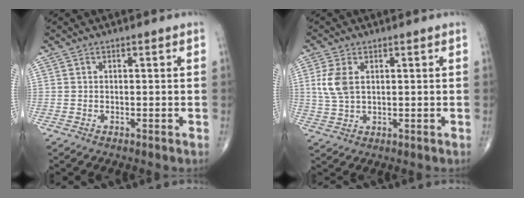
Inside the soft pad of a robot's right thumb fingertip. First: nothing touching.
{"total": 5.5, "force": [1.4, 3.2, 4.3], "torque": [-0.100, 0.000, 0.031]}